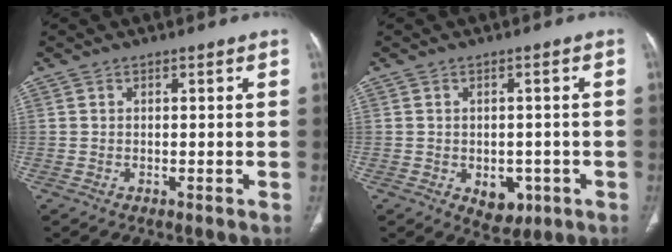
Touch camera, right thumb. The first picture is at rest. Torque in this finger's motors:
{"motor_torque": [0.74, 0.45, 0.59, -0.53, 0.05]}